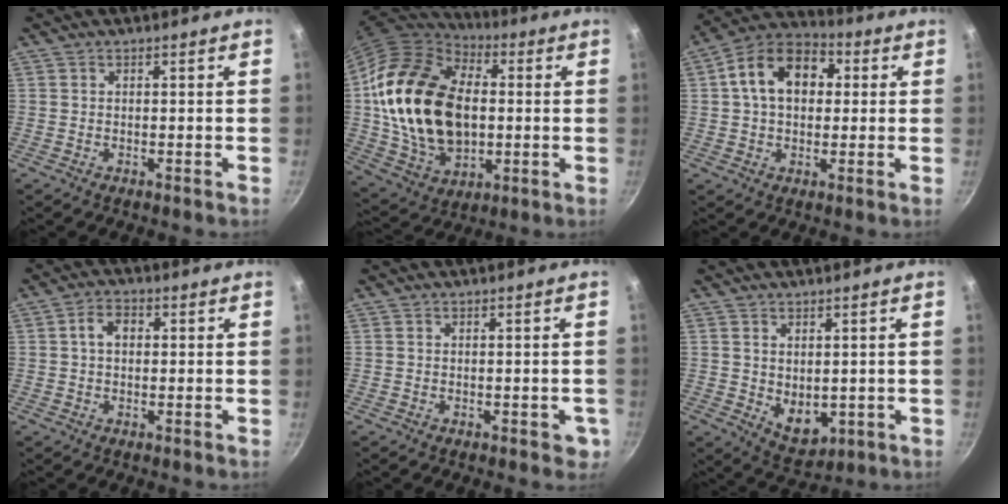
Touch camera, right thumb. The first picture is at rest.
{"total": 26.6, "force": [1.5, 17.6, 19.8], "torque": [-0.345, 0.012, 0.032]}
{"total": 14.2, "force": [2.7, 10.0, 9.7], "torque": [-0.128, 0.026, 0.024]}
{"total": 4.2, "force": [0.6, 3.0, 2.9], "torque": [-0.037, 0.012, 0.004]}
{"total": 2.8, "force": [-0.7, 1.9, 2.0], "torque": [-0.006, 0.006, -0.007]}
{"total": 6.4, "force": [0.4, 4.5, 4.6], "torque": [-0.055, -0.019, 0.023]}